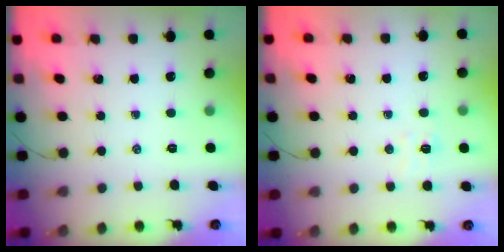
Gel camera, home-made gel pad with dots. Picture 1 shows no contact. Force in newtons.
{"total": 5.1, "press": 5.1, "slide": 0.8}